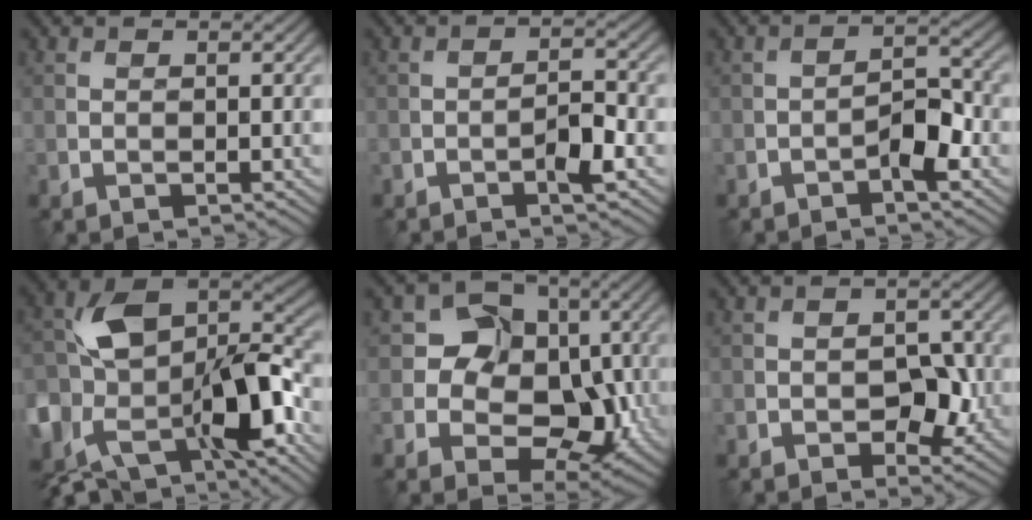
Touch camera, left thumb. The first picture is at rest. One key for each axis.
{"total": 3.5, "fx": -1.8, "fy": 0.9, "fz": 2.9, "tx": -0.050, "ty": 0.007, "tz": -0.037}
{"total": 4.1, "fx": -2.1, "fy": 1.4, "fz": 3.2, "tx": -0.051, "ty": 0.012, "tz": -0.042}
{"total": 16.3, "fx": -5.0, "fy": 10.5, "fz": 11.4, "tx": -0.214, "ty": -0.027, "tz": -0.075}
{"total": 10.8, "fx": -0.7, "fy": 8.7, "fz": 6.3, "tx": -0.094, "ty": -0.009, "tz": -0.026}
{"total": 4.8, "fx": -1.5, "fy": 3.0, "fz": 3.5, "tx": -0.043, "ty": -0.004, "tz": -0.025}